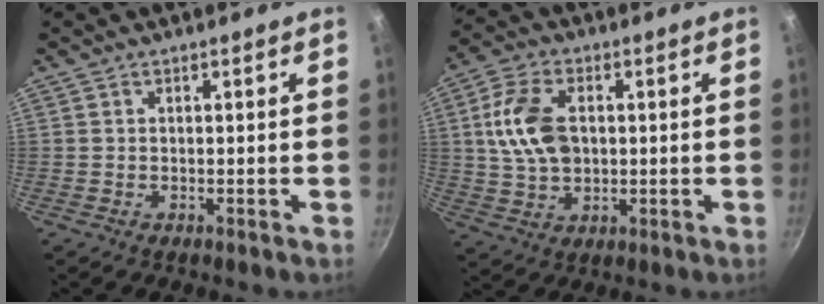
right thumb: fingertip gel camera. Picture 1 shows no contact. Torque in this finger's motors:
{"motor_torque": [-0.65, 0.37, 0.99, 0.18, 0.05]}